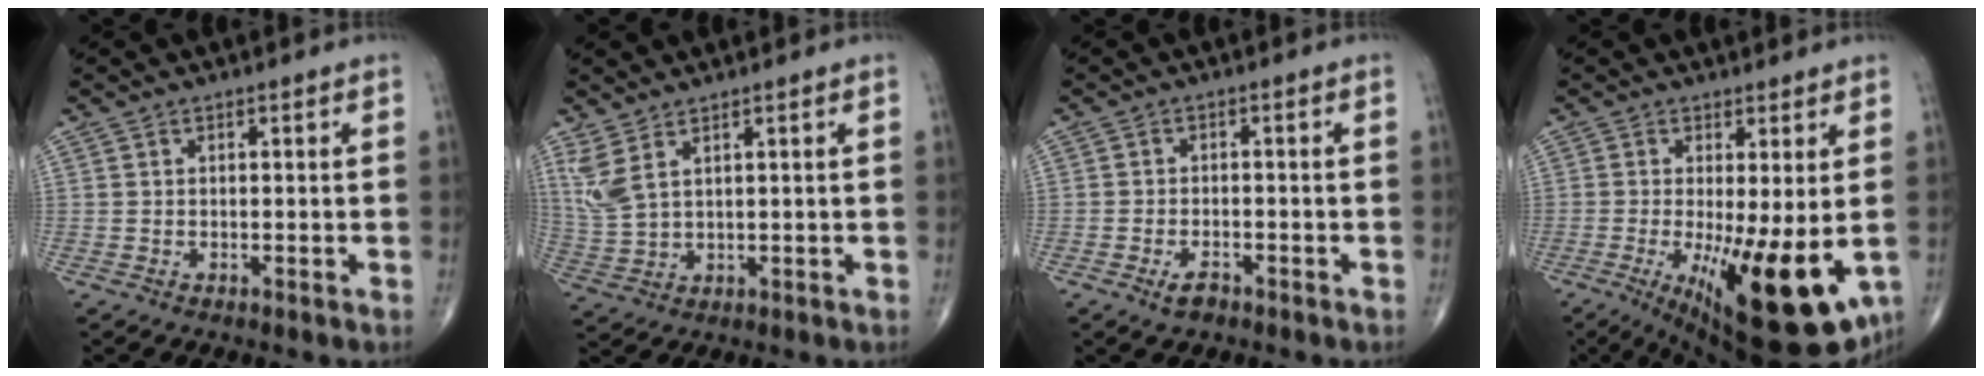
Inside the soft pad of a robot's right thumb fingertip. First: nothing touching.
{"total": 5.9, "force": [3.2, 2.0, 4.5], "torque": [-0.114, -0.012, 0.079]}
{"total": 2.8, "force": [-1.8, 1.4, 1.7], "torque": [-0.031, 0.006, -0.029]}
{"total": 18.2, "force": [-4.2, 5.8, 16.8], "torque": [-0.226, -0.034, -0.041]}